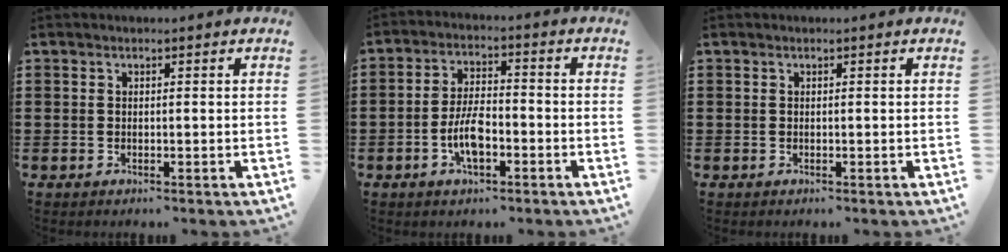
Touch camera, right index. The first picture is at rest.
{"total": 6.4, "force": [-2.3, 2.7, 5.4], "torque": [-0.124, -0.001, -0.049]}
{"total": 0.0}